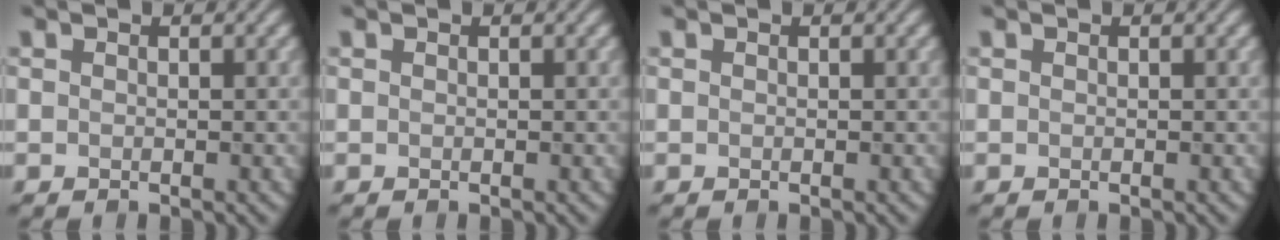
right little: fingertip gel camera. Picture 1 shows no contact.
{"total": 0.0}
{"total": 0.0}
{"total": 0.0}